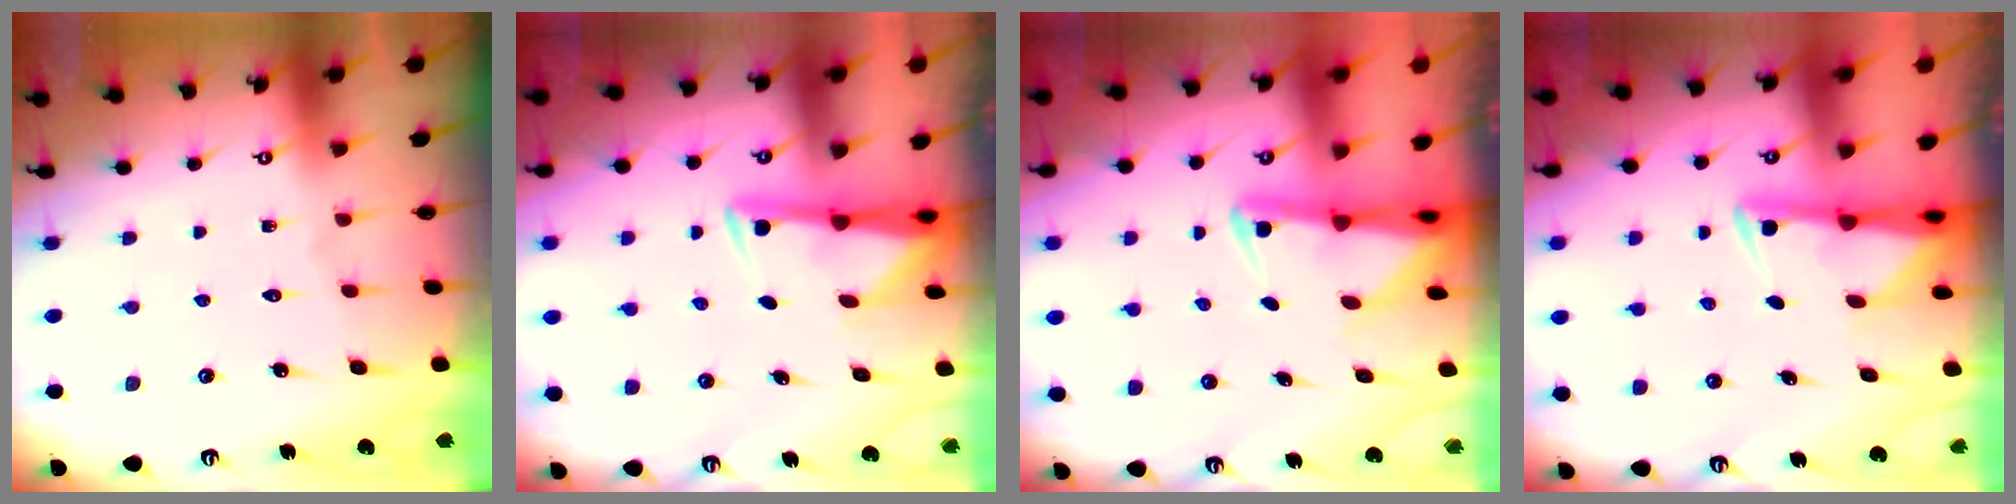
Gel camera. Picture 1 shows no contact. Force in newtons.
{"total": 2.9, "press": 2.8, "slide": 0.5}
{"total": 2.8, "press": 2.8, "slide": 0.6}
{"total": 2.9, "press": 2.8, "slide": 0.7}